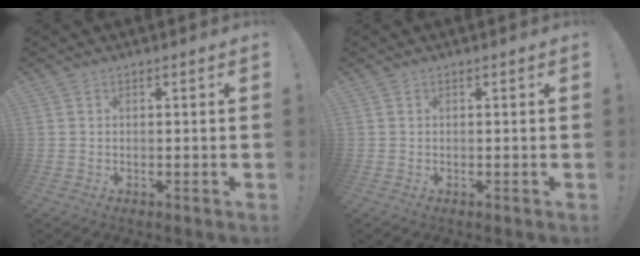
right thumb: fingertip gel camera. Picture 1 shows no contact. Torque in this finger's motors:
{"motor_torque": [-0.02, 0.02, -0.02, 0.02, 0.07]}